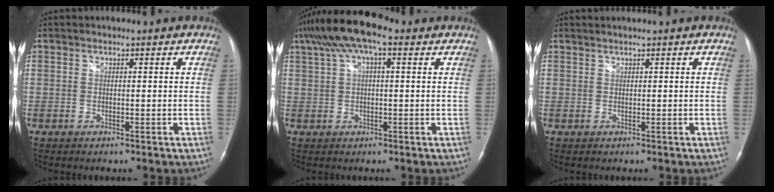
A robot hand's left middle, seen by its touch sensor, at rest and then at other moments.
{"total": 10.1, "force": [5.6, 3.1, 7.8], "torque": [-0.155, 0.044, 0.094]}
{"total": 1.0, "force": [0.8, -0.2, 0.5], "torque": [-0.014, 0.010, 0.019]}